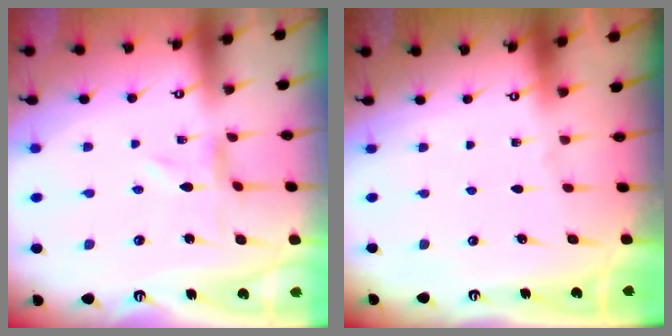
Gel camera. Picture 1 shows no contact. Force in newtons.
{"total": 0.0}